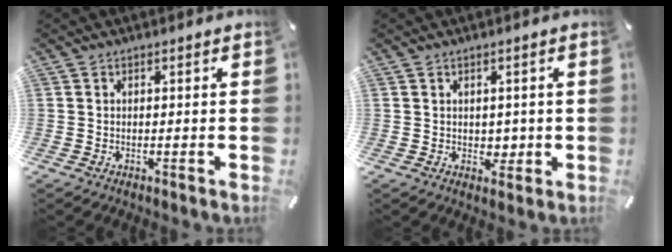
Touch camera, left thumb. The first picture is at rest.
{"total": 2.5, "force": [0.3, 2.4, 0.9], "torque": [-0.003, -0.003, 0.002]}